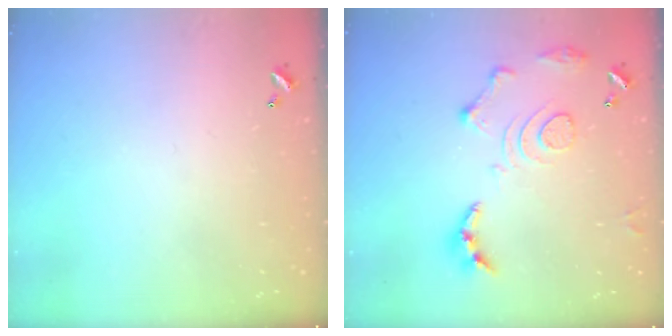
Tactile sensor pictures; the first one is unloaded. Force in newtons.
{"total": 13.7, "press": 13.6, "slide": 1.4}